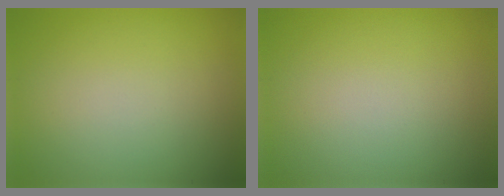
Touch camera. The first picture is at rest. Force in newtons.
{"total": 0.0}